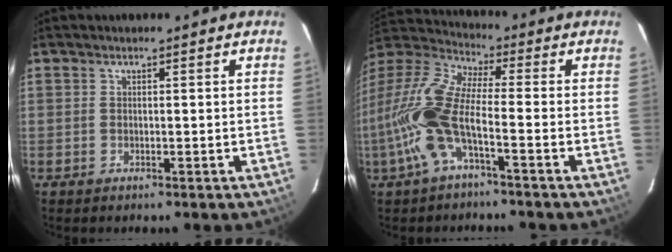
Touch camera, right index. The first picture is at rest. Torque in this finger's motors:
{"motor_torque": [1.23, -0.91, 1.05, 0.21]}